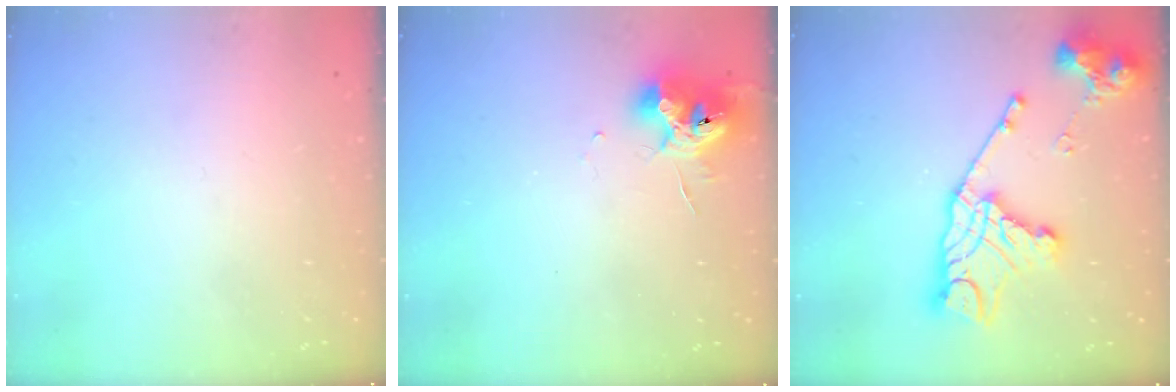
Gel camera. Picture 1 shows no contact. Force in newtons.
{"total": 10.3, "press": 10.3, "slide": 1.1}
{"total": 19.6, "press": 19.5, "slide": 2.0}